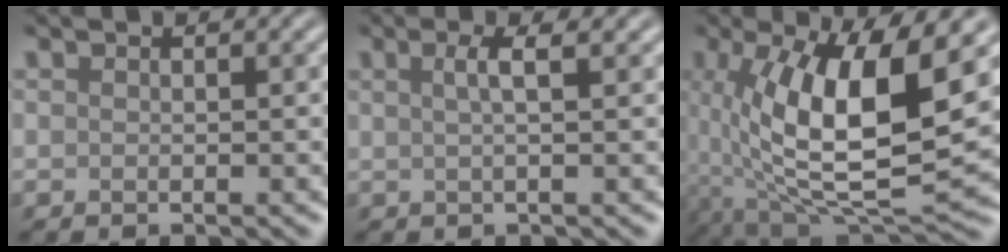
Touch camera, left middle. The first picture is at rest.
{"total": 2.3, "force": [0.8, 0.6, 2.0], "torque": [-0.031, 0.005, 0.009]}
{"total": 12.7, "force": [1.7, 4.4, 11.8], "torque": [-0.208, -0.011, 0.029]}